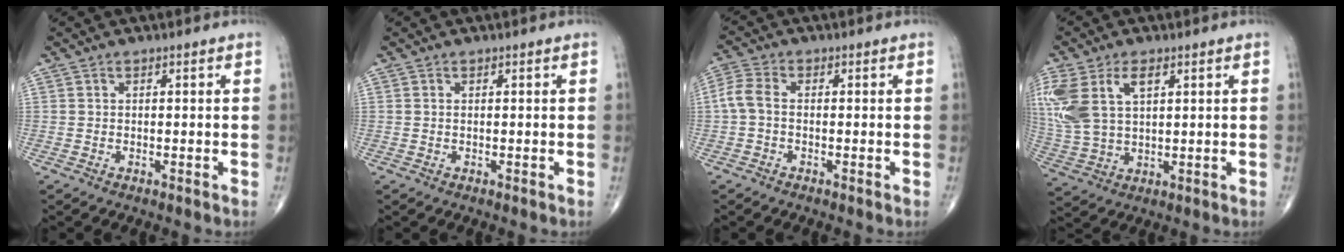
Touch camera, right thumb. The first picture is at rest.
{"total": 0.0}
{"total": 4.1, "force": [-0.4, 2.5, 3.3], "torque": [-0.080, 0.011, -0.017]}
{"total": 14.7, "force": [5.0, 8.4, 10.9], "torque": [-0.265, -0.002, 0.107]}